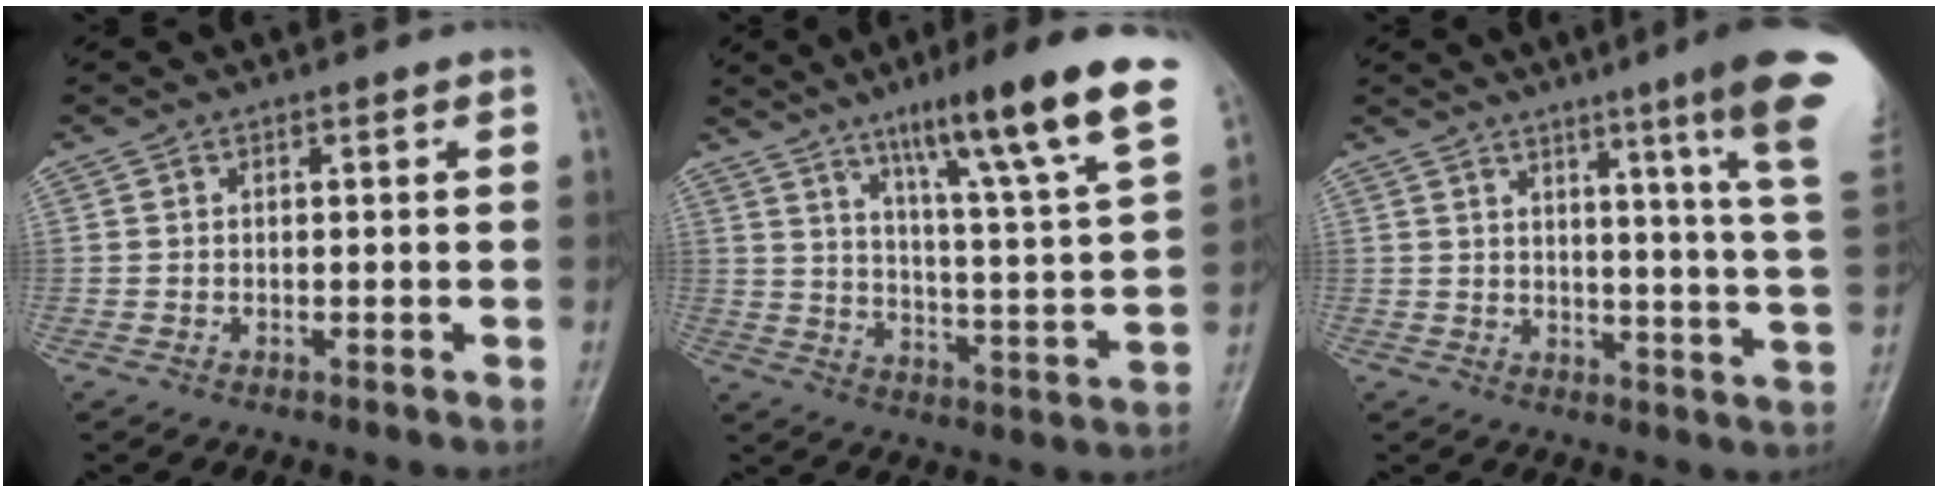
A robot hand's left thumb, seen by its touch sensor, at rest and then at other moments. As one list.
[{"total": 20.4, "force": [12.6, 1.6, 15.9], "torque": [-0.218, -0.051, 0.188]}, {"total": 17.0, "force": [10.2, -0.6, 13.6], "torque": [-0.166, -0.067, 0.112]}]